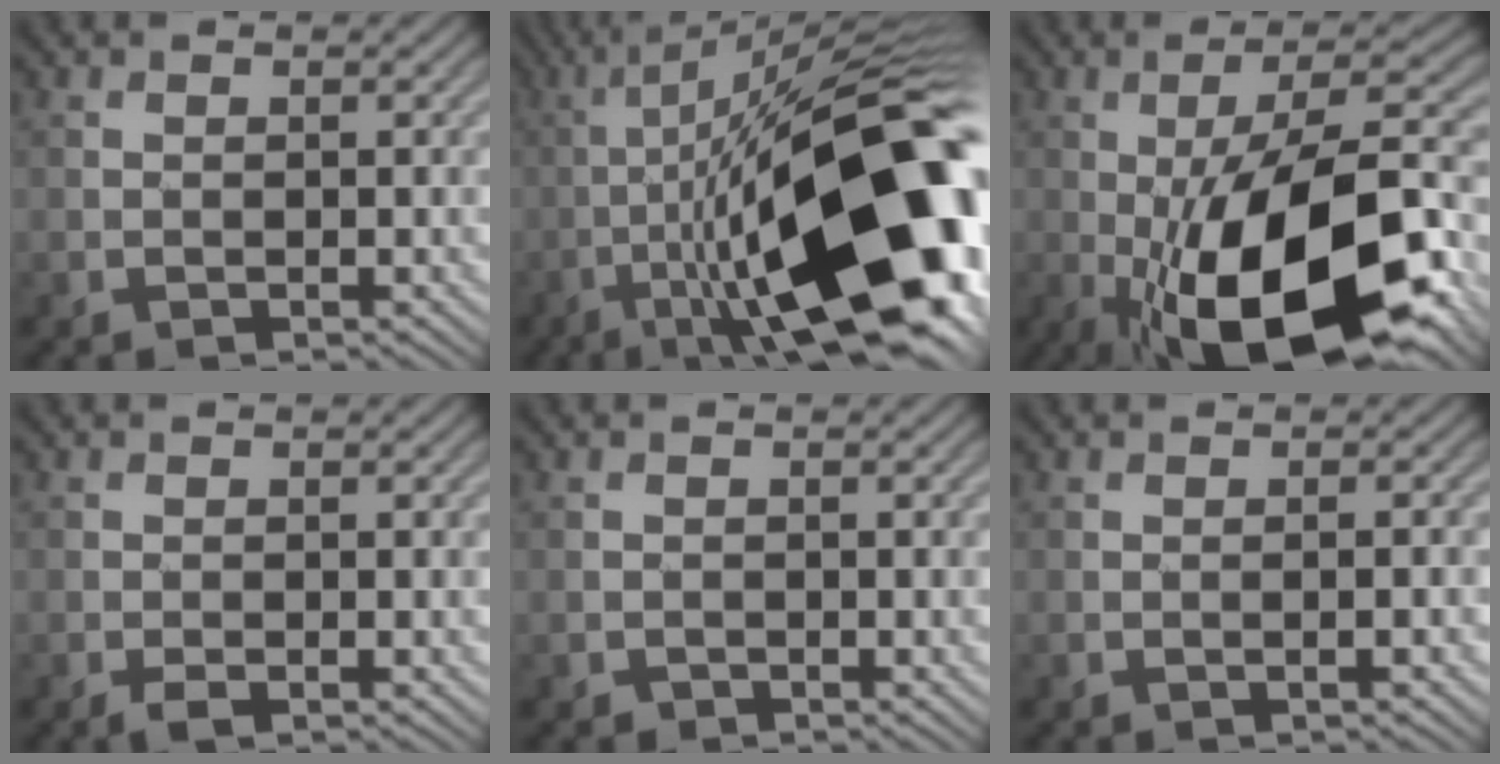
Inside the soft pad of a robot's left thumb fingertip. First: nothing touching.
{"total": 21.3, "force": [-5.3, 6.7, 19.5], "torque": [-0.313, 0.016, -0.080]}
{"total": 18.7, "force": [-5.7, 7.2, 16.2], "torque": [-0.262, 0.005, -0.094]}
{"total": 1.0, "force": [-0.6, 0.3, 0.7], "torque": [-0.020, -0.003, -0.012]}
{"total": 0.5, "force": [-0.4, 0.3, 0.0], "torque": [-0.001, -0.004, -0.007]}
{"total": 1.0, "force": [-0.2, 0.1, 1.0], "torque": [-0.017, 0.003, -0.006]}